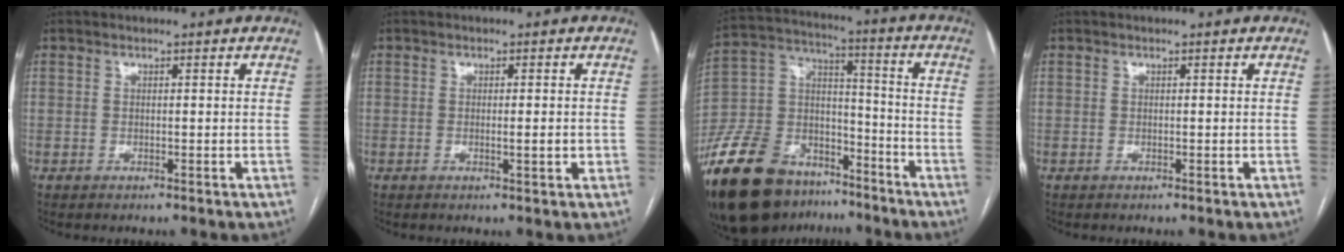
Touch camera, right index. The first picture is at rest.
{"total": 2.0, "force": [-0.3, 0.2, 1.9], "torque": [-0.033, -0.003, -0.003]}
{"total": 23.9, "force": [-16.9, 12.7, 11.2], "torque": [-0.287, 0.017, -0.298]}
{"total": 0.0}